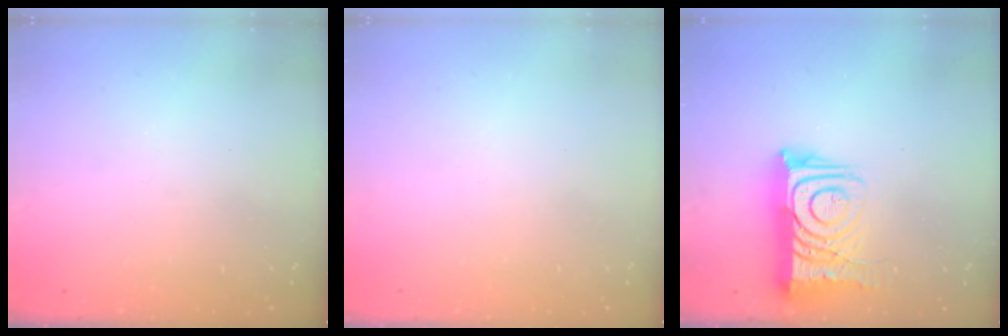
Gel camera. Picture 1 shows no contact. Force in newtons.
{"total": 1.7, "press": 1.7, "slide": 0.1}
{"total": 16.4, "press": 16.3, "slide": 1.6}